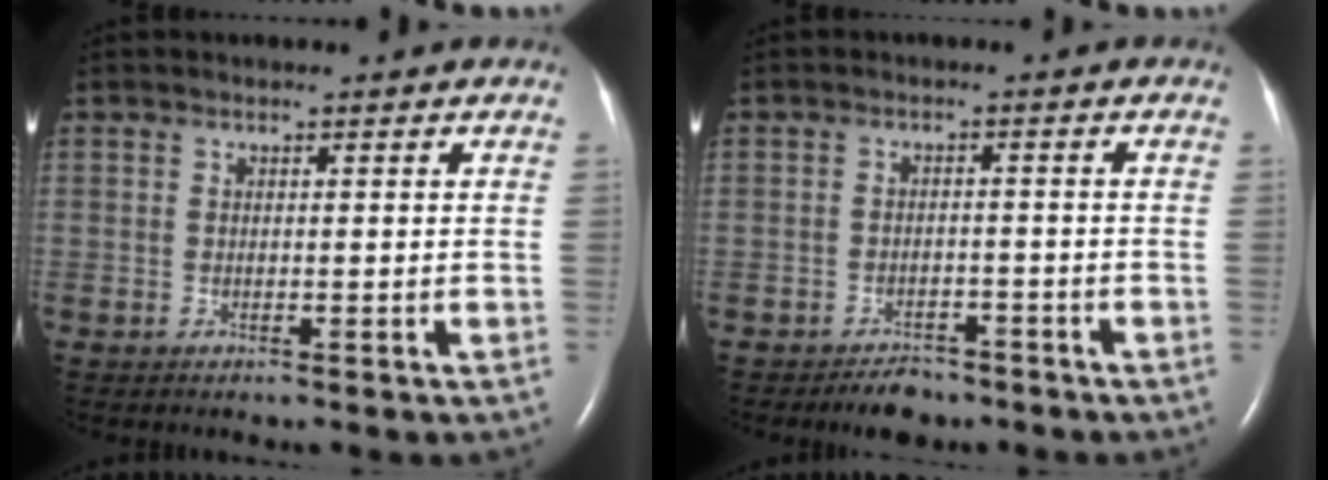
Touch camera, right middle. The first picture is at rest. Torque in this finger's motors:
{"motor_torque": [0.05, -0.04, 0.02, 0.00]}